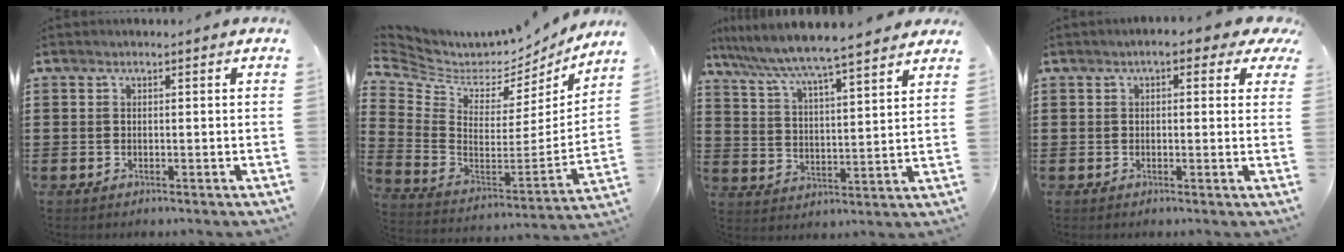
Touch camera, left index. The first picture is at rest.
{"total": 4.0, "force": [3.0, 2.4, 0.8], "torque": [-0.046, -0.042, 0.050]}
{"total": 5.9, "force": [5.4, -0.4, 2.3], "torque": [-0.071, -0.038, 0.086]}
{"total": 3.2, "force": [1.8, 1.2, 2.4], "torque": [-0.045, 0.001, 0.028]}